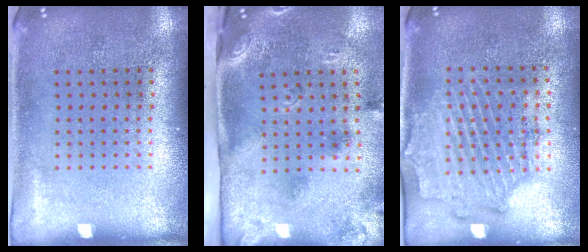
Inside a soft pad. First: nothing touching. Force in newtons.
{"total": 3.0, "press": 1.9, "slide": 2.3}
{"total": 1.8, "press": 1.6, "slide": 0.7}